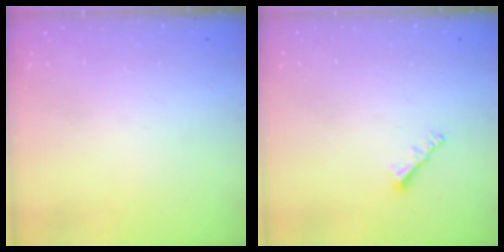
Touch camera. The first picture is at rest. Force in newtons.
{"total": 1.9, "press": 1.9, "slide": 0.5}